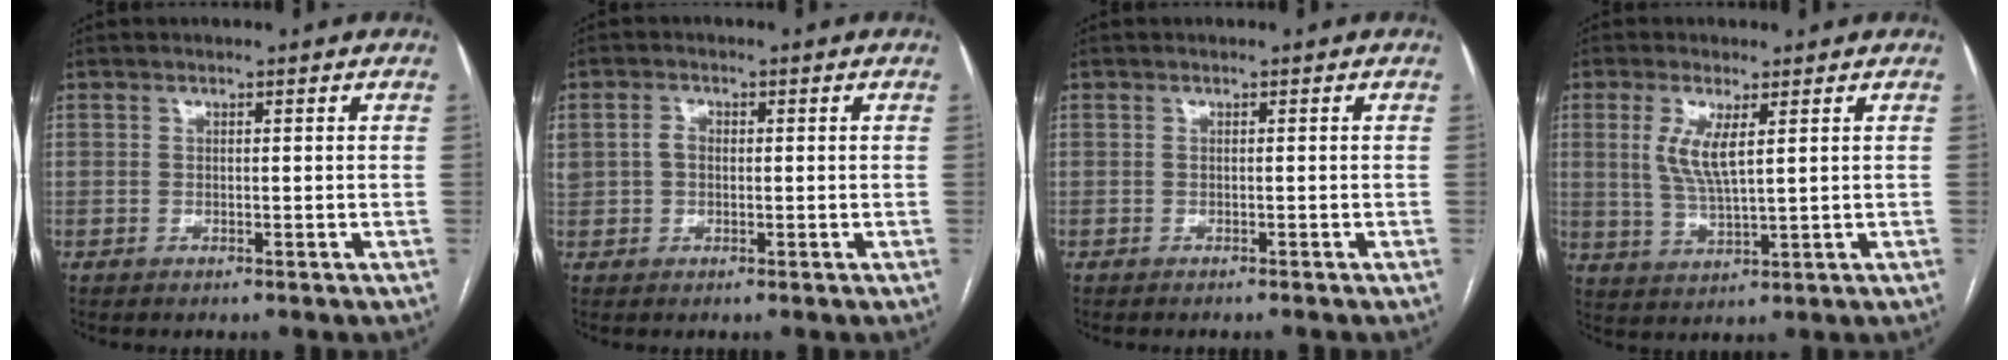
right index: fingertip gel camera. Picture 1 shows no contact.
{"total": 3.6, "force": [0.3, 2.8, 2.3], "torque": [-0.059, 0.019, 0.009]}
{"total": 0.9, "force": [-0.9, -0.3, 0.3], "torque": [-0.002, 0.001, -0.013]}
{"total": 5.8, "force": [1.8, 1.1, 5.4], "torque": [-0.118, -0.005, 0.042]}